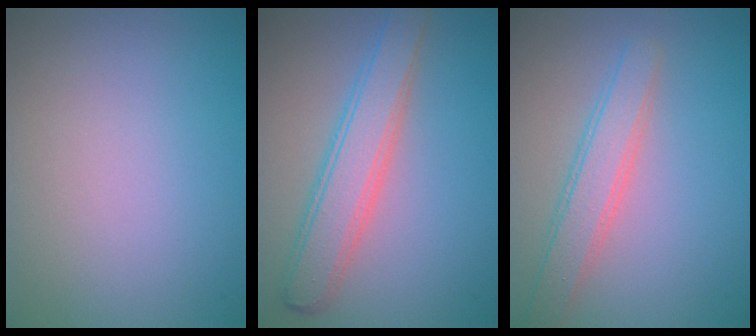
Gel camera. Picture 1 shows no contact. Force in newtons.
{"total": 4.4, "press": 4.4, "slide": 0.2}
{"total": 3.3, "press": 3.3, "slide": 0.2}